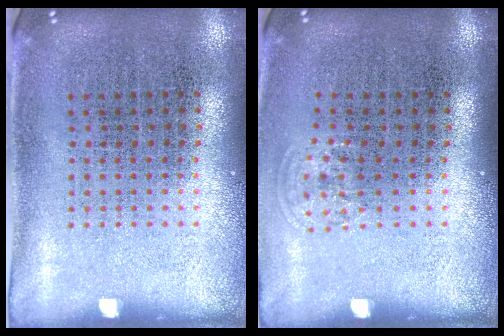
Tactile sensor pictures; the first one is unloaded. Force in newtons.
{"total": 0.8, "press": 0.6, "slide": 0.5}